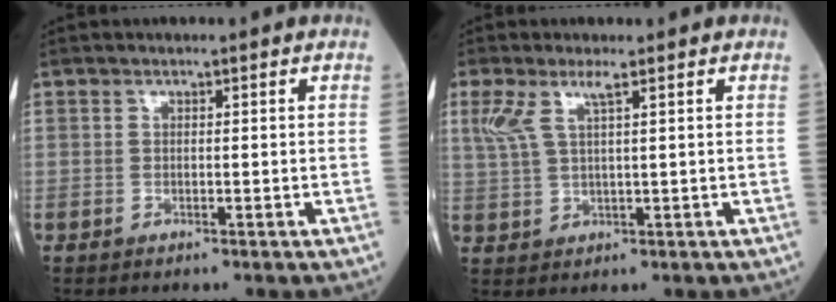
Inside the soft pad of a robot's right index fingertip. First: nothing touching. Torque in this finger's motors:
{"motor_torque": [0.10, 0.12, 0.25, 0.09]}